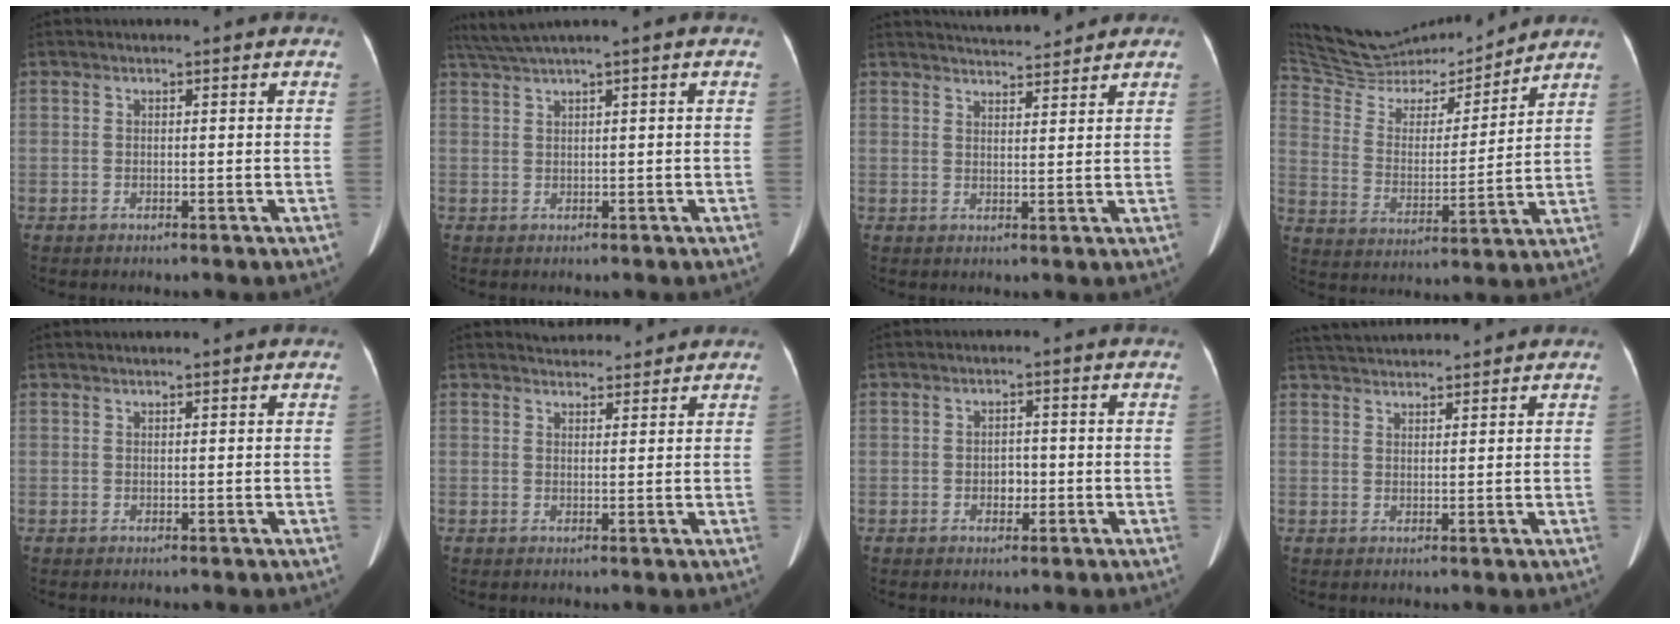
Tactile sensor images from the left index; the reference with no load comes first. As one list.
[{"total": 2.1, "force": [1.6, -0.4, 1.3], "torque": [-0.036, 0.017, 0.046]}, {"total": 6.8, "force": [6.6, 0.6, 1.6], "torque": [-0.031, 0.010, 0.092]}, {"total": 15.7, "force": [15.0, 2.6, 4.1], "torque": [-0.086, -0.008, 0.260]}, {"total": 1.4, "force": [1.2, 0.1, 0.7], "torque": [-0.008, 0.014, 0.017]}, {"total": 3.8, "force": [3.6, 1.3, 0.2], "torque": [-0.001, 0.008, 0.046]}, {"total": 2.2, "force": [-0.9, 1.5, 1.3], "torque": [-0.019, -0.004, -0.014]}, {"total": 7.2, "force": [6.9, 0.4, 2.0], "torque": [-0.041, 0.029, 0.110]}]